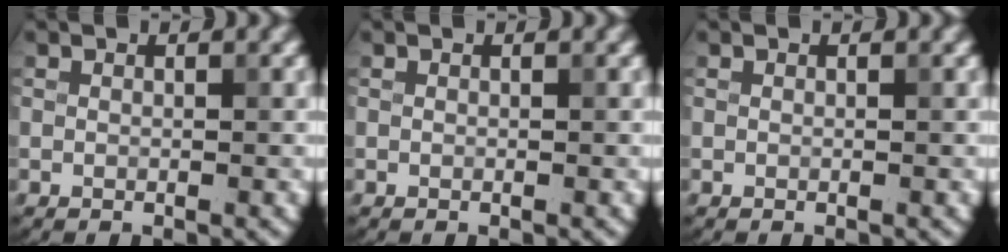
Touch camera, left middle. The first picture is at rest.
{"total": 0.0}
{"total": 0.0}